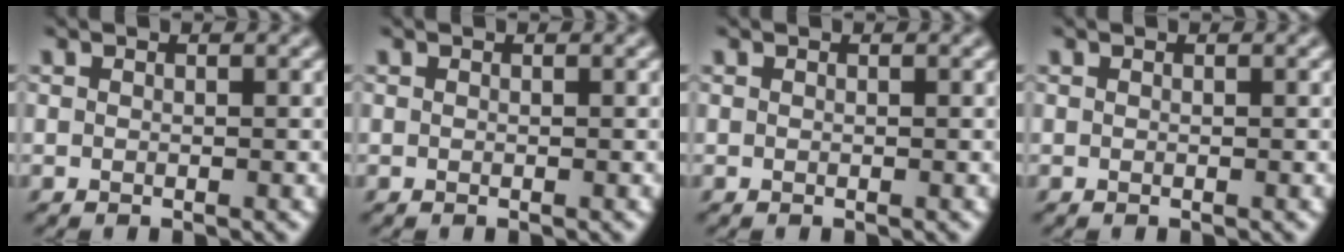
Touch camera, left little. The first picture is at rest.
{"total": 0.0}
{"total": 0.0}
{"total": 0.0}